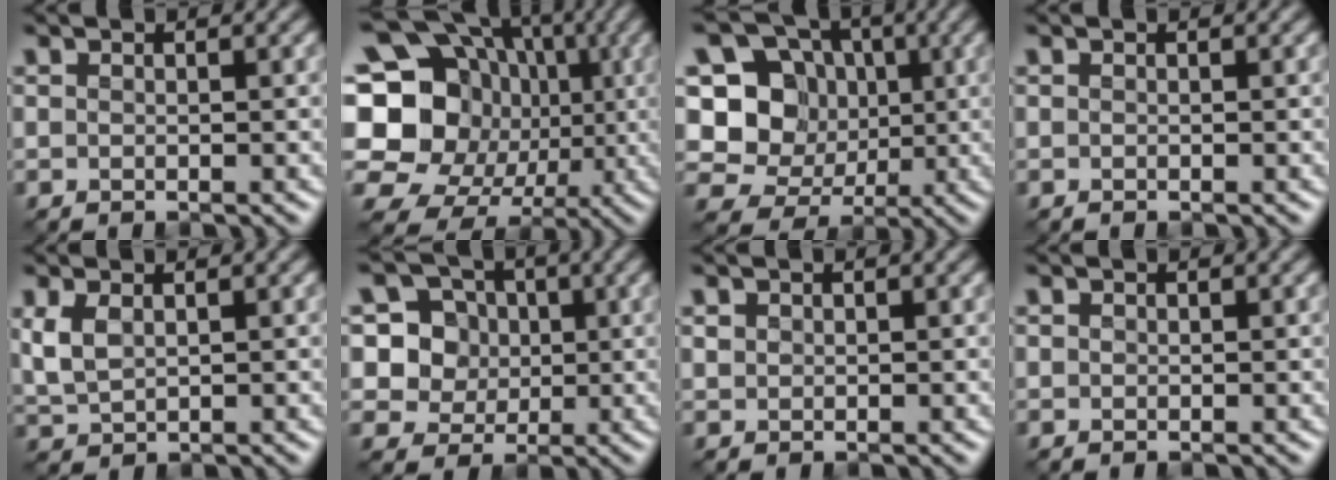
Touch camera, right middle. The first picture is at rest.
{"total": 19.4, "force": [-0.6, 17.4, 8.6], "torque": [-0.180, 0.028, -0.047]}
{"total": 10.4, "force": [0.5, 9.5, 4.2], "torque": [-0.099, 0.024, -0.017]}
{"total": 0.0}
{"total": 2.7, "force": [0.9, 1.6, 2.0], "torque": [-0.055, 0.002, 0.024]}
{"total": 7.0, "force": [1.5, 6.5, 2.2], "torque": [-0.050, 0.014, 0.027]}
{"total": 0.7, "force": [0.4, 0.6, 0.1], "torque": [-0.002, -0.001, 0.008]}
{"total": 0.0}